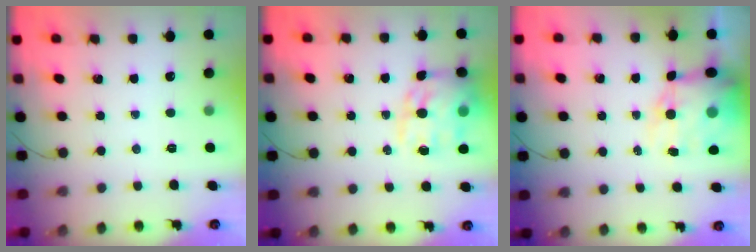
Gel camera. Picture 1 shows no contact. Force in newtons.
{"total": 16.8, "press": 16.4, "slide": 3.7}
{"total": 12.0, "press": 11.5, "slide": 3.4}